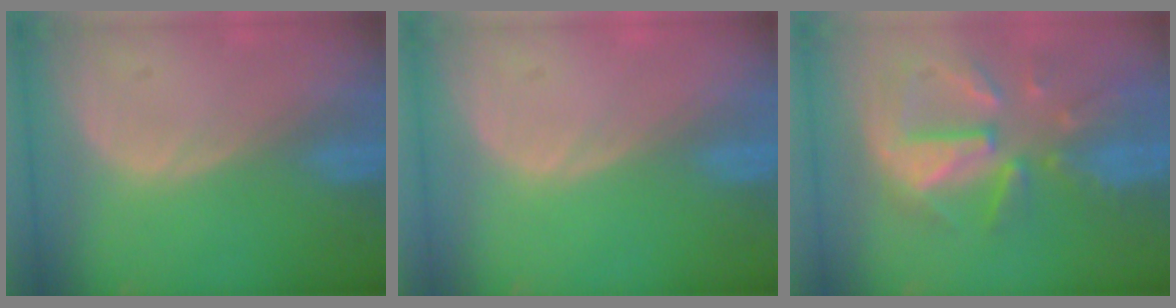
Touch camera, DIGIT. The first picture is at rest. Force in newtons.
{"total": 0.0}
{"total": 10.8, "press": 9.6, "slide": 4.9}